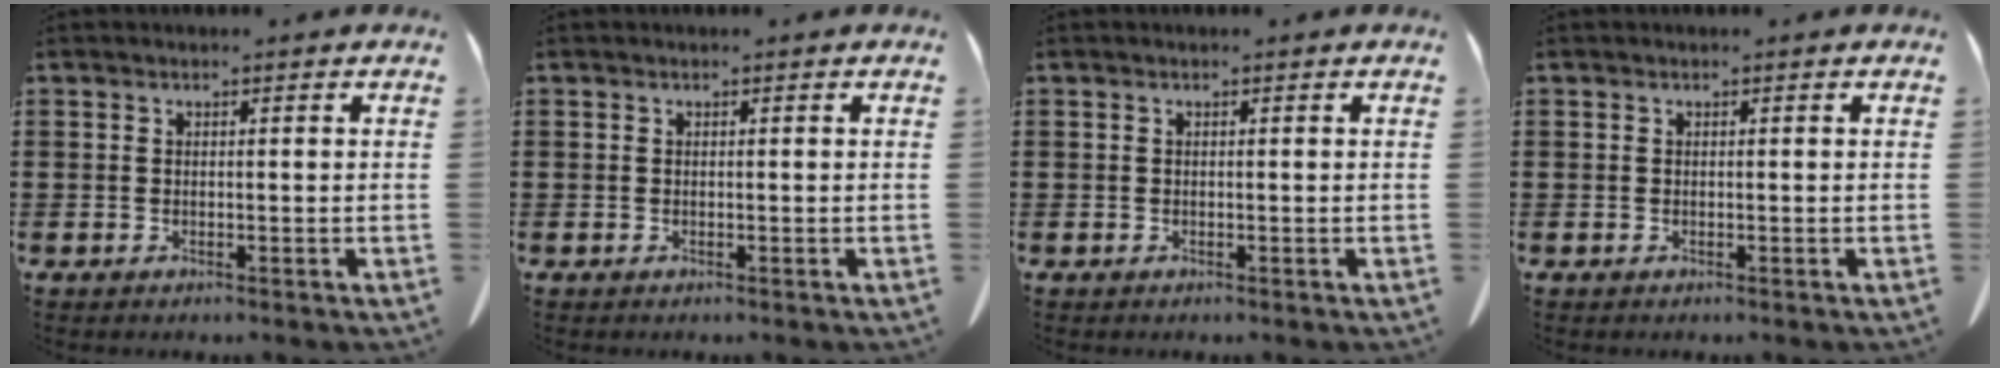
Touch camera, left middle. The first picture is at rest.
{"total": 0.0}
{"total": 0.0}
{"total": 0.0}